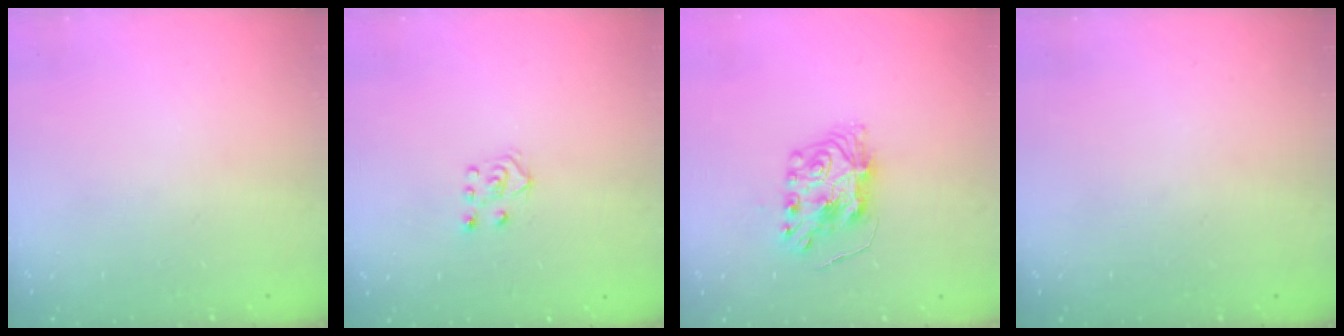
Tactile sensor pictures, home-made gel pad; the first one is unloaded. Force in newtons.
{"total": 5.2, "press": 5.2, "slide": 0.4}
{"total": 7.8, "press": 7.8, "slide": 0.2}
{"total": 0.0}